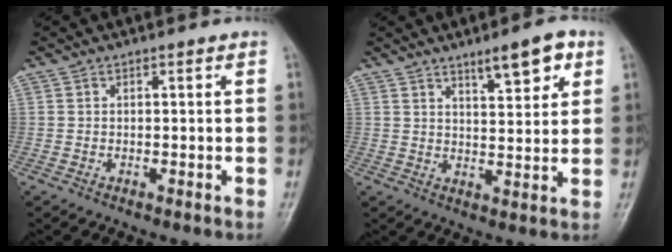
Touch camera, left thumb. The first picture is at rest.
{"total": 7.4, "force": [4.4, 2.1, 5.6], "torque": [-0.067, -0.024, 0.065]}